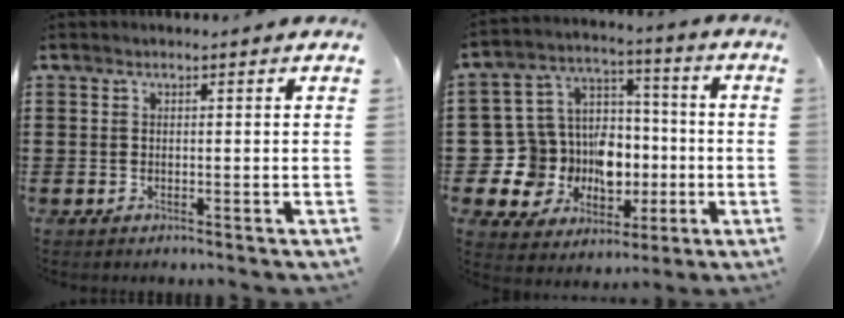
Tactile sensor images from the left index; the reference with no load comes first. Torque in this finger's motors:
{"motor_torque": [2.12, 0.02, 1.03, 0.11]}